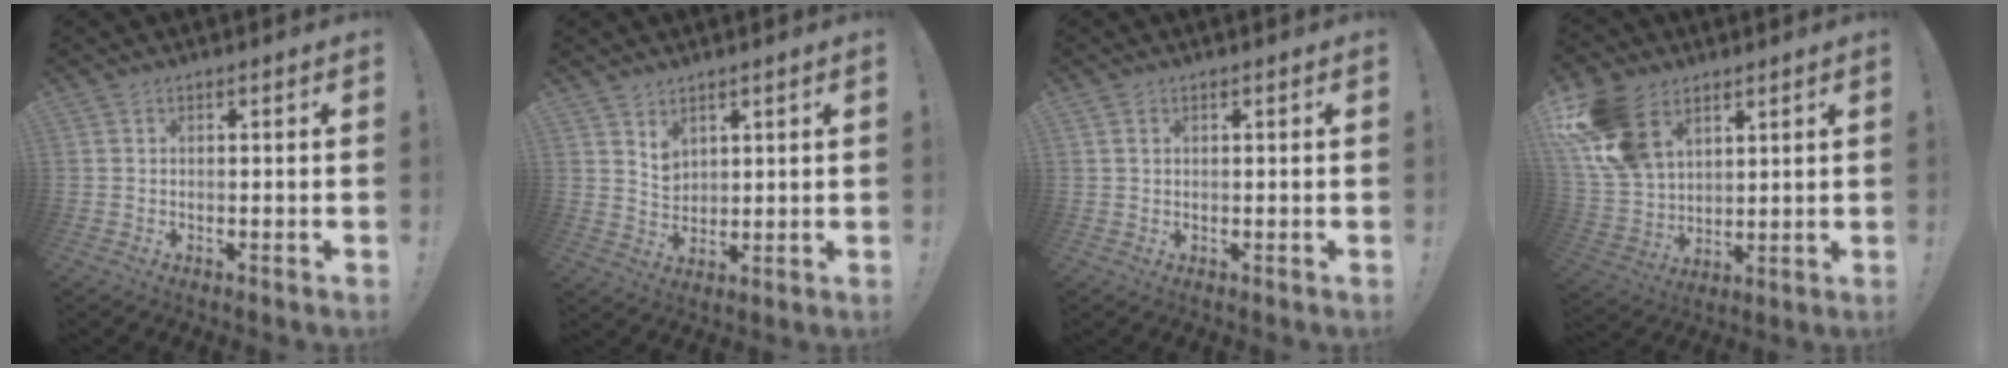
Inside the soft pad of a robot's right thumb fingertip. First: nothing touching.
{"total": 4.7, "force": [3.3, 3.0, 1.3], "torque": [-0.016, -0.026, 0.060]}
{"total": 1.2, "force": [0.6, 0.9, 0.5], "torque": [-0.009, 0.001, 0.011]}
{"total": 17.4, "force": [8.8, 11.8, 9.3], "torque": [-0.191, -0.038, 0.173]}